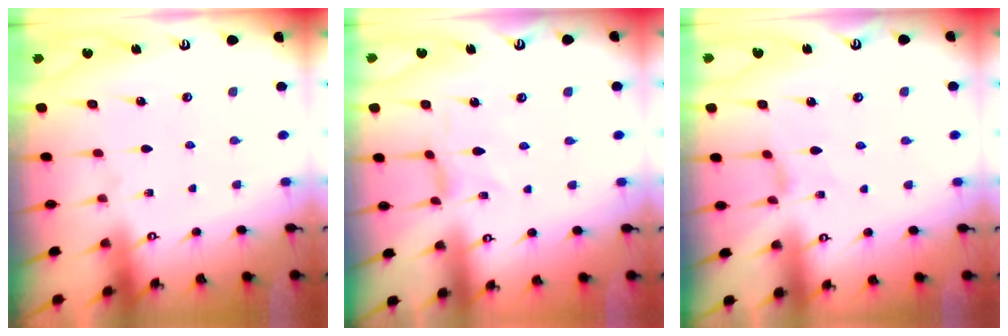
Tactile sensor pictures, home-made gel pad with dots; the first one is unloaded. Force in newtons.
{"total": 0.0}
{"total": 0.0}